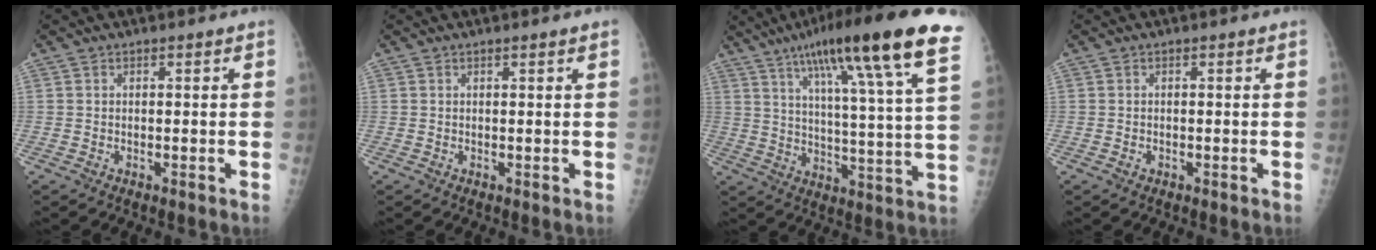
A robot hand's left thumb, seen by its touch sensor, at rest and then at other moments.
{"total": 1.0, "force": [0.7, -0.1, 0.7], "torque": [-0.011, 0.002, 0.009]}
{"total": 24.1, "force": [14.0, 2.7, 19.5], "torque": [-0.289, -0.025, 0.199]}
{"total": 0.6, "force": [-0.2, 0.5, 0.2], "torque": [-0.003, 0.001, -0.004]}